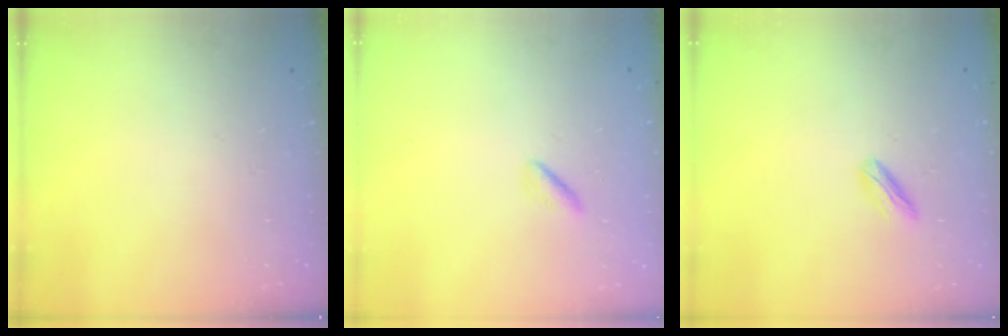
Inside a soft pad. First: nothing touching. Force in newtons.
{"total": 1.4, "press": 1.1, "slide": 0.9}
{"total": 3.0, "press": 2.9, "slide": 0.8}